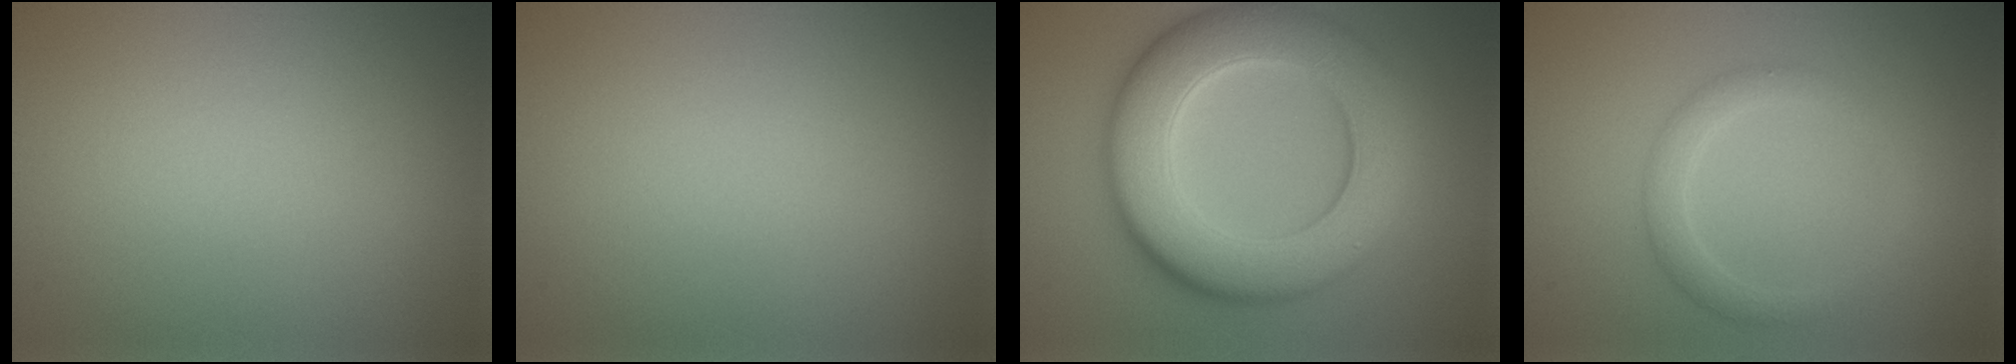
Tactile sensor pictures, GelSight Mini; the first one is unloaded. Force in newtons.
{"total": 0.0}
{"total": 11.3, "press": 11.3, "slide": 0.7}
{"total": 2.1, "press": 2.1, "slide": 0.0}